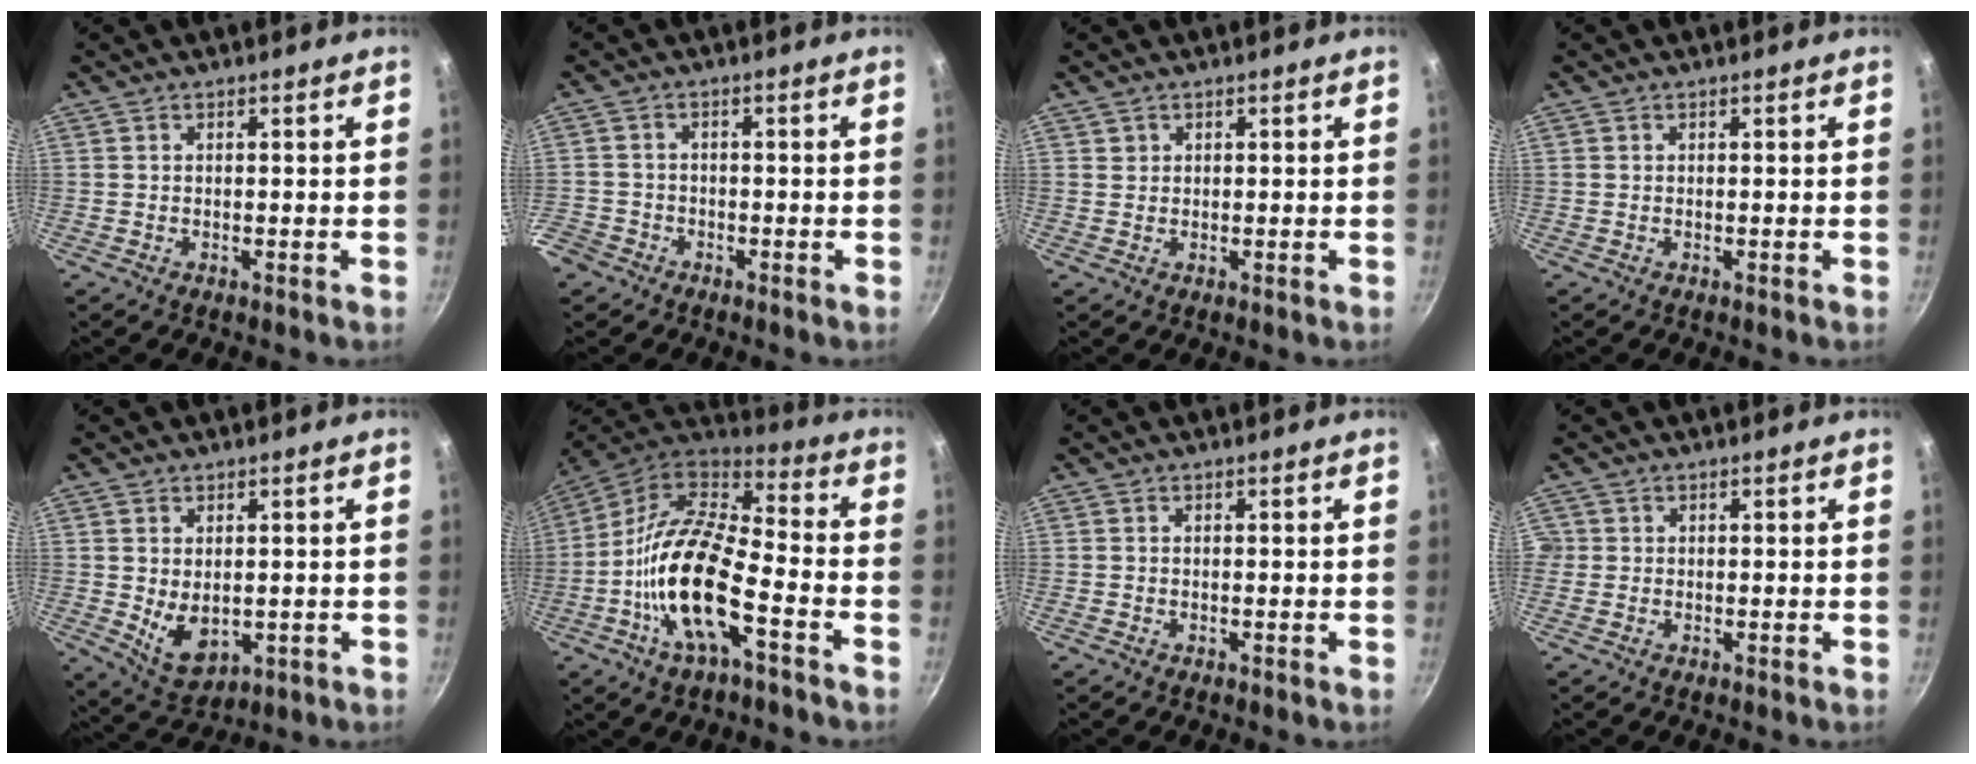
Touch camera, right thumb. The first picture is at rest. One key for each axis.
{"total": 6.5, "fx": -3.5, "fy": 5.1, "fz": 2.1, "tx": -0.054, "ty": 0.031, "tz": -0.066}
{"total": 1.0, "fx": 0.5, "fy": 0.9, "fz": 0.1, "tx": 0.009, "ty": 0.007, "tz": 0.007}
{"total": 0.0}
{"total": 7.3, "fx": -0.1, "fy": 4.8, "fz": 5.5, "tx": -0.085, "ty": -0.020, "tz": 0.017}
{"total": 19.4, "fx": -6.4, "fy": 7.7, "fz": 16.6, "tx": -0.309, "ty": 0.044, "tz": -0.140}
{"total": 0.0}
{"total": 1.2, "fx": -0.1, "fy": 1.2, "fz": 0.1, "tx": 0.005, "ty": 0.002, "tz": -0.005}